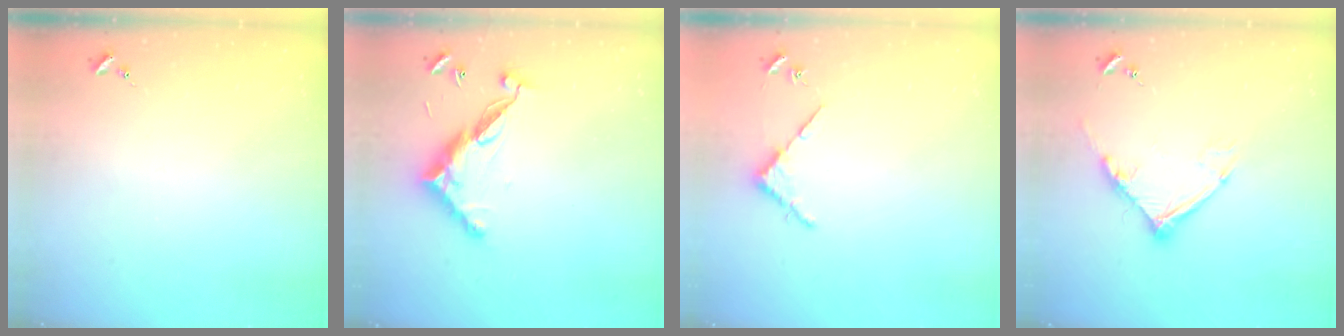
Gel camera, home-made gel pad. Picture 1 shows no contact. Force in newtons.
{"total": 12.8, "press": 12.8, "slide": 0.4}
{"total": 3.4, "press": 3.4, "slide": 0.4}
{"total": 10.7, "press": 10.6, "slide": 1.1}